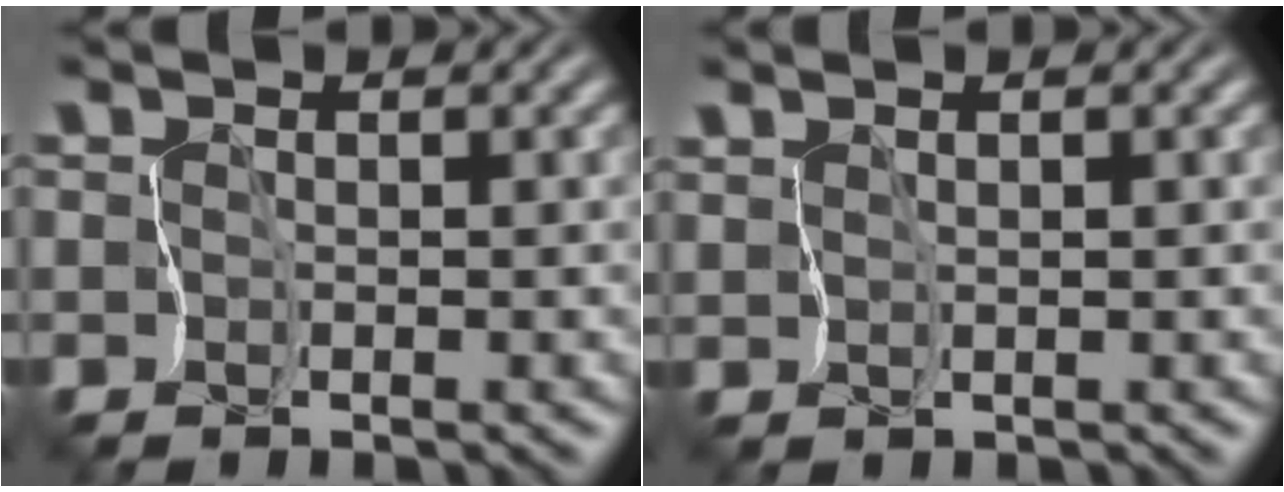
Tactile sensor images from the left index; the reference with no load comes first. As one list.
[{"total": 0.6, "force": [0.6, -0.1, -0.1], "torque": [0.003, -0.002, 0.017]}]